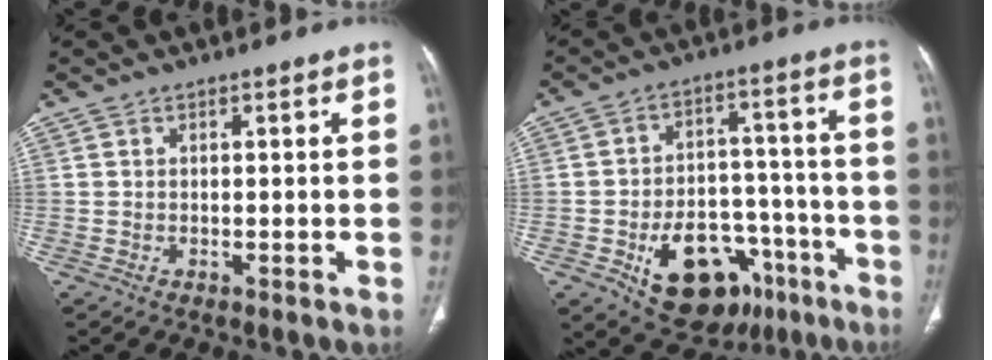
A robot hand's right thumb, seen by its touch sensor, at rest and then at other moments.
{"total": 18.1, "force": [-8.6, 11.8, 10.7], "torque": [-0.120, 0.059, -0.114]}